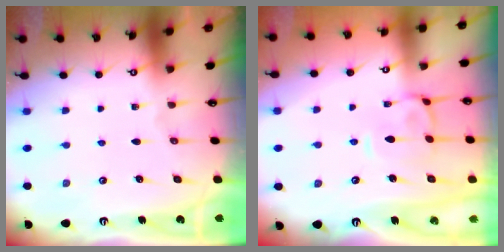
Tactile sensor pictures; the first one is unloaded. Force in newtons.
{"total": 2.4, "press": 2.2, "slide": 1.1}